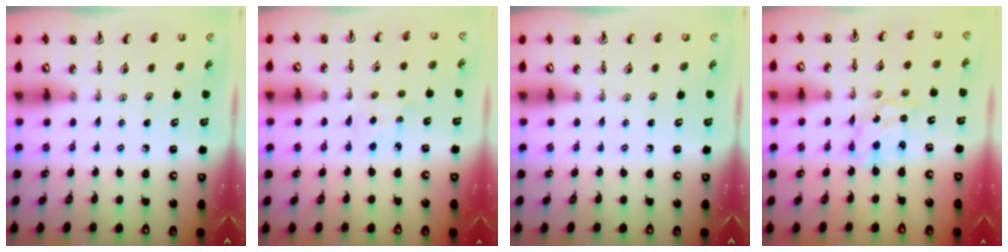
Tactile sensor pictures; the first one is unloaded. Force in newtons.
{"total": 4.3, "press": 4.3, "slide": 0.3}
{"total": 0.0}
{"total": 2.7, "press": 2.7, "slide": 0.3}